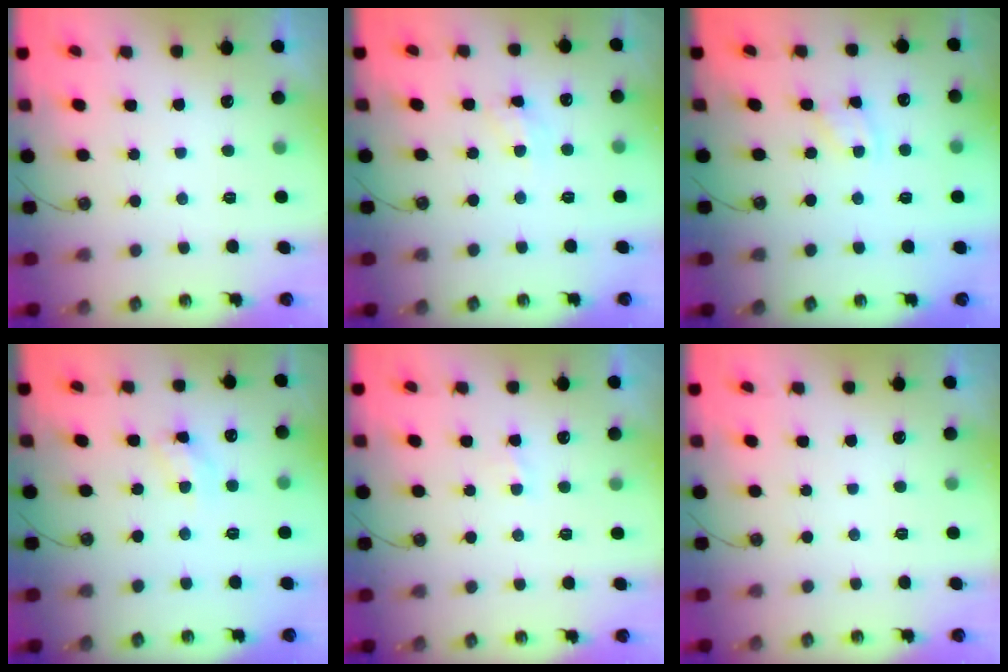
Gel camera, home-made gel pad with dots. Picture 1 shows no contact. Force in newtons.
{"total": 5.9, "press": 5.9, "slide": 0.4}
{"total": 2.7, "press": 2.7, "slide": 0.4}
{"total": 5.7, "press": 5.7, "slide": 0.4}
{"total": 1.6, "press": 1.6, "slide": 0.2}
{"total": 0.0}